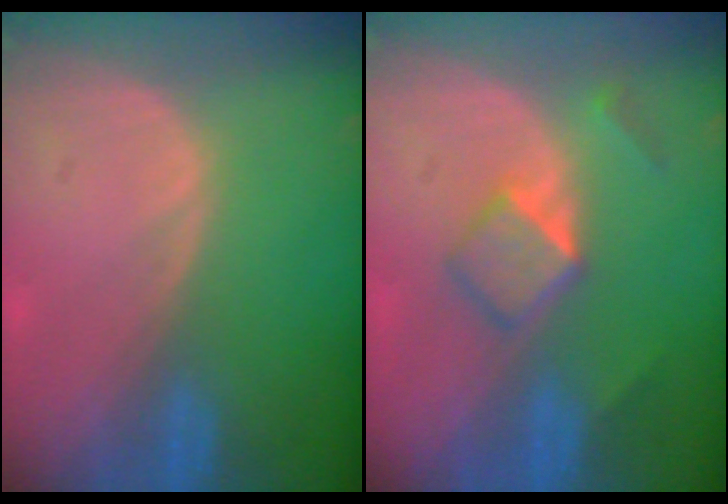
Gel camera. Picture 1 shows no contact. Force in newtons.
{"total": 5.4, "press": 4.6, "slide": 2.8}